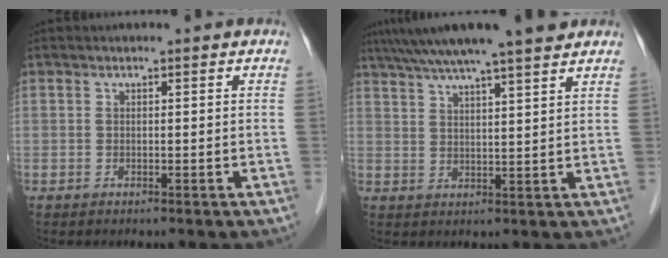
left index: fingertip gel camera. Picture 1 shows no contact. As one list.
[{"total": 13.7, "force": [11.5, 0.1, 7.5], "torque": [-0.130, 0.032, 0.167]}]